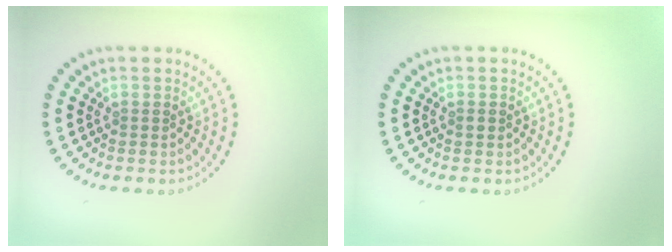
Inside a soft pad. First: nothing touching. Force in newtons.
{"total": 0.6, "press": 0.6, "slide": 0.1}